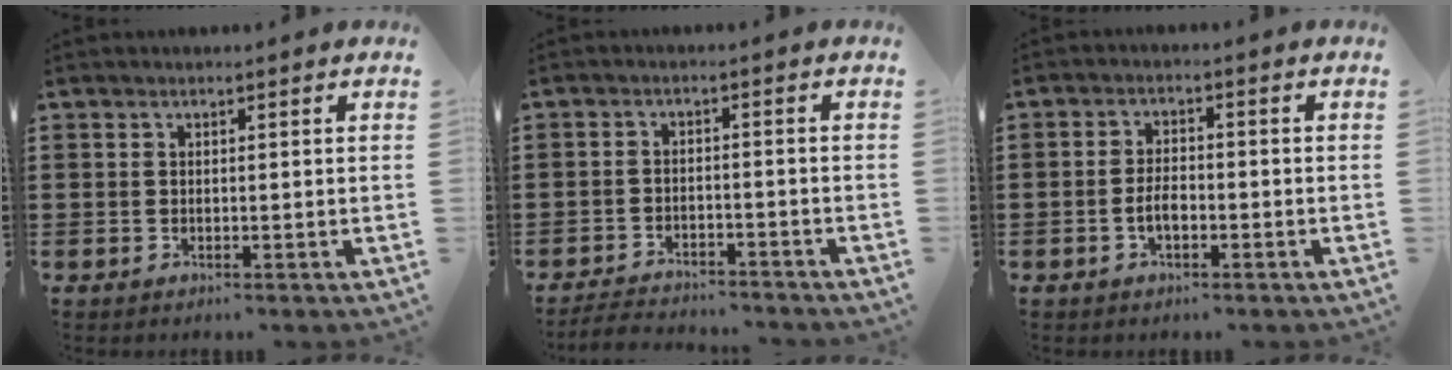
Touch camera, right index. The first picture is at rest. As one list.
[{"total": 1.3, "force": [-1.3, 0.2, 0.0], "torque": [-0.006, 0.002, -0.028]}, {"total": 3.1, "force": [-1.1, 1.5, 2.5], "torque": [-0.061, 0.000, -0.025]}]